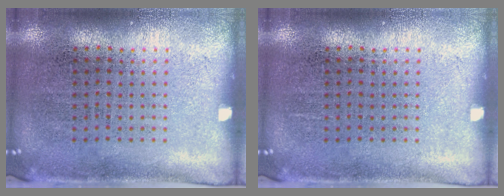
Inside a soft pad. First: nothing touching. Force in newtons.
{"total": 0.0}